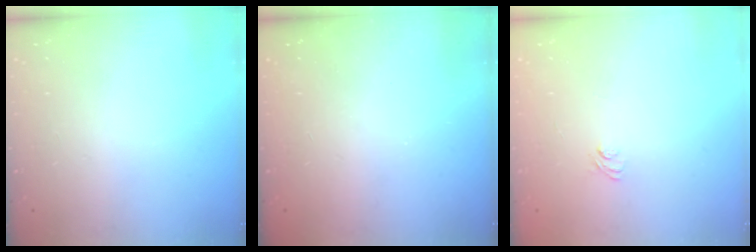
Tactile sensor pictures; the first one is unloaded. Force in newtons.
{"total": 2.3, "press": 2.2, "slide": 0.7}
{"total": 5.1, "press": 4.9, "slide": 1.2}